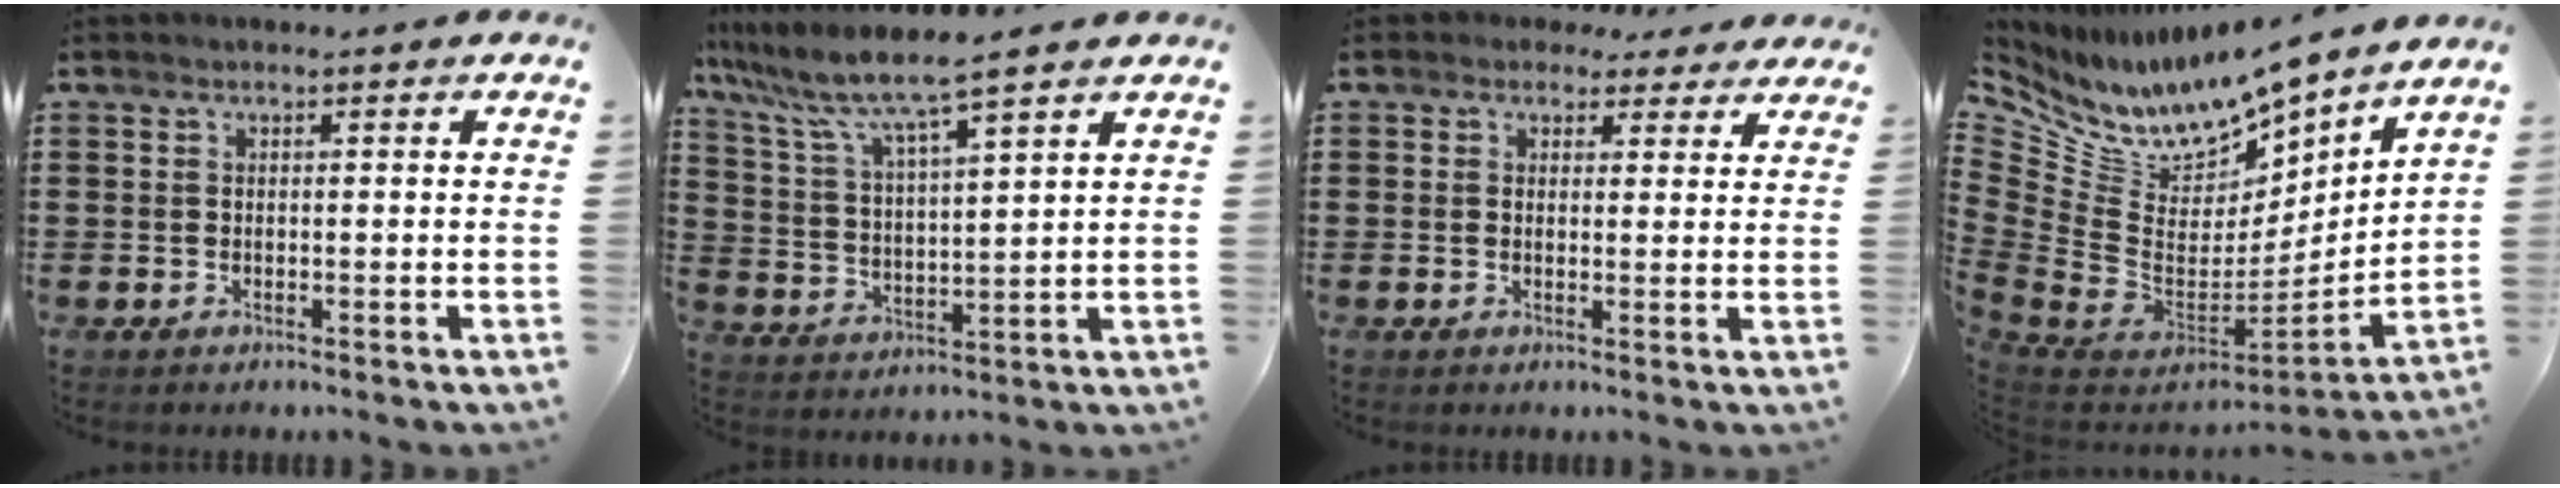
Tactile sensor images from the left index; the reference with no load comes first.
{"total": 6.5, "force": [5.6, -0.1, 3.4], "torque": [-0.092, -0.037, 0.089]}
{"total": 2.7, "force": [2.0, 1.7, 0.7], "torque": [-0.015, 0.003, 0.035]}
{"total": 9.2, "force": [8.5, 3.1, 1.8], "torque": [-0.097, -0.094, 0.147]}